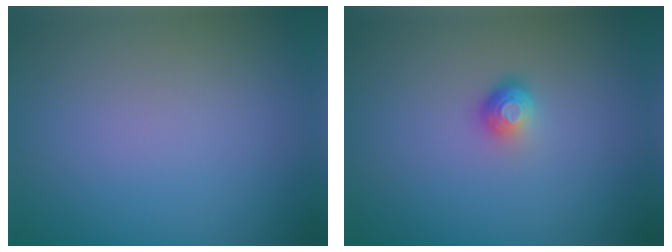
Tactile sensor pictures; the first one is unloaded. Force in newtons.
{"total": 1.8, "press": 1.2, "slide": 1.3}